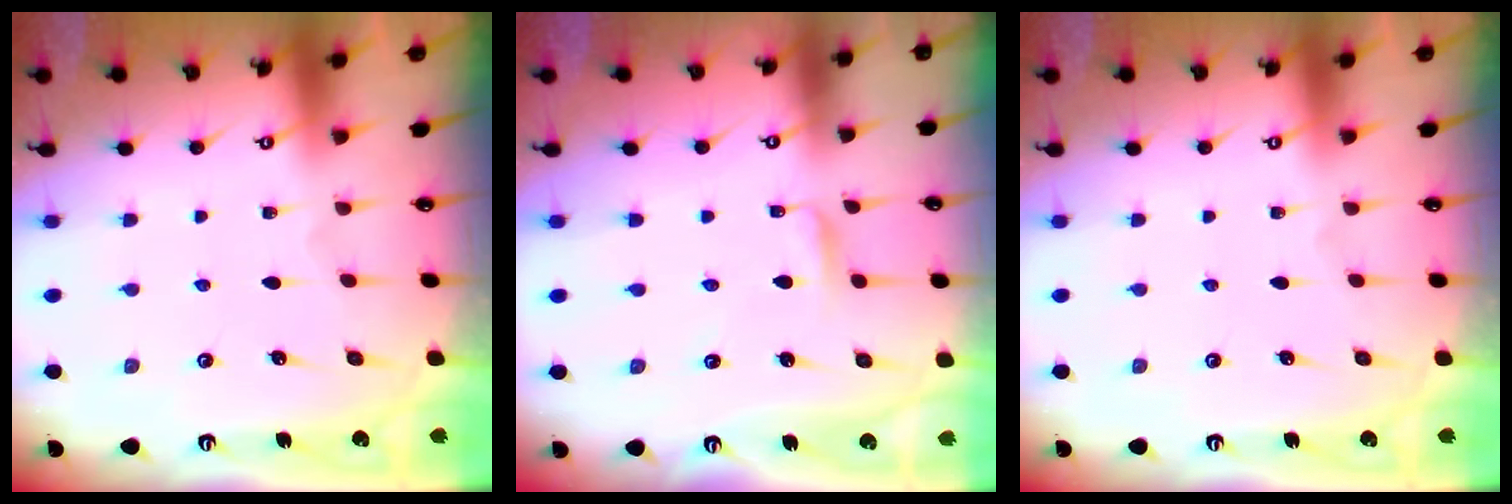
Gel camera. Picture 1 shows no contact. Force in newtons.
{"total": 3.0, "press": 3.0, "slide": 0.3}
{"total": 0.0}